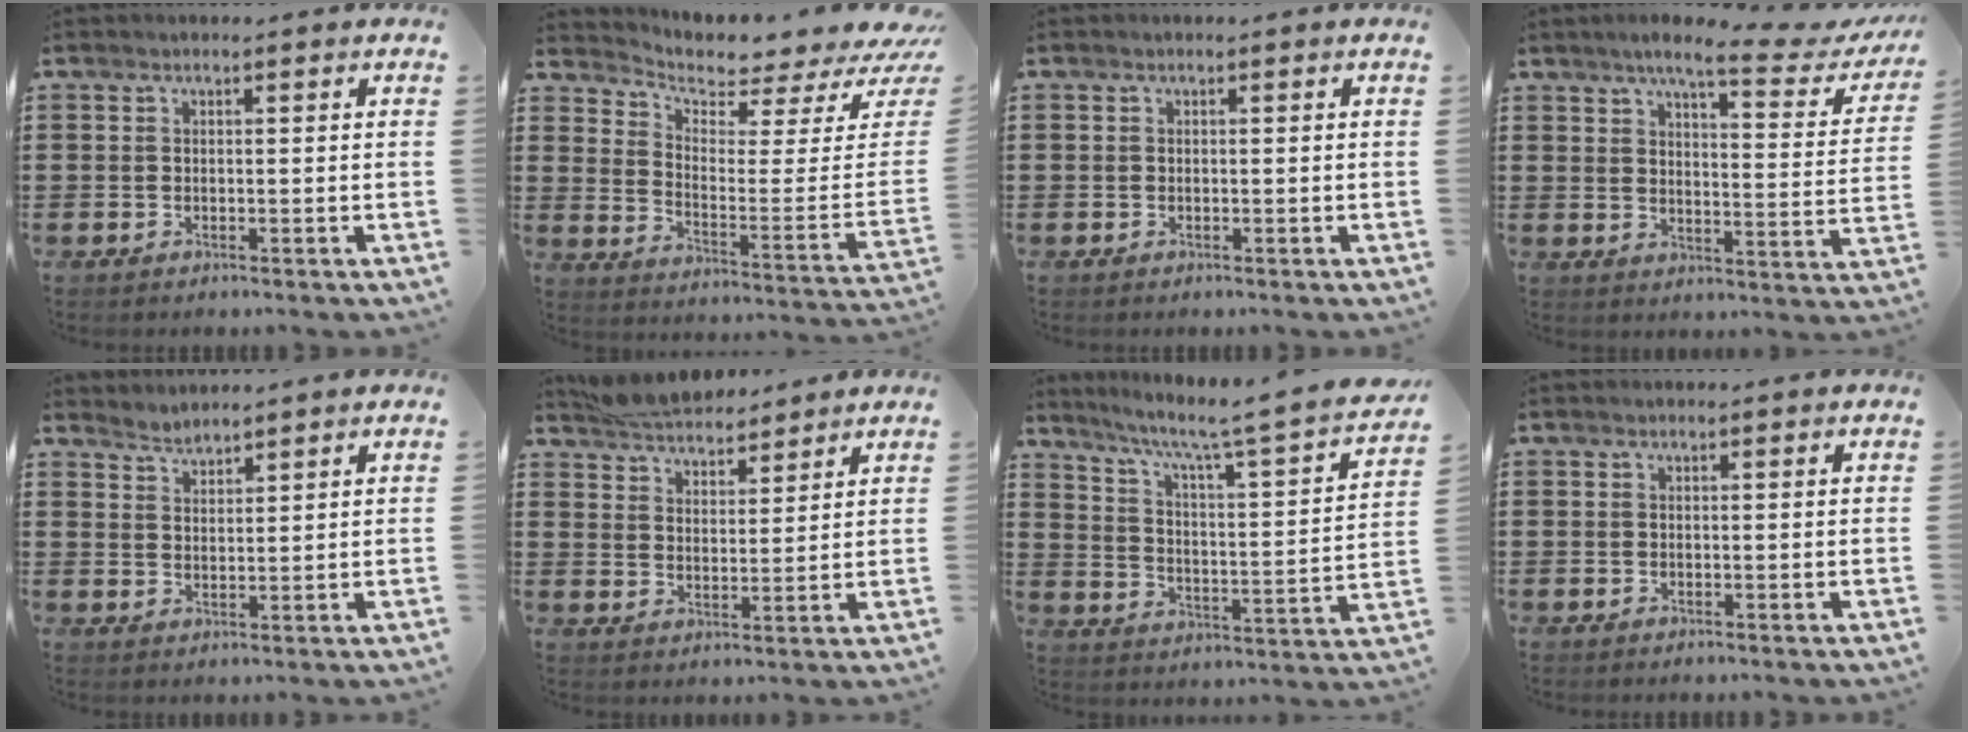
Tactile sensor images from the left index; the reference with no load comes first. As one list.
[{"total": 3.6, "force": [3.4, 0.7, 1.0], "torque": [-0.048, -0.042, 0.054]}, {"total": 0.0}, {"total": 7.8, "force": [6.1, 0.9, 4.9], "torque": [-0.090, -0.028, 0.098]}, {"total": 2.2, "force": [2.2, 0.0, -0.3], "torque": [0.000, -0.005, 0.044]}, {"total": 5.3, "force": [5.2, 0.9, 0.5], "torque": [-0.030, -0.016, 0.097]}, {"total": 5.1, "force": [3.7, -0.5, 3.4], "torque": [-0.083, -0.043, 0.050]}, {"total": 0.0}]